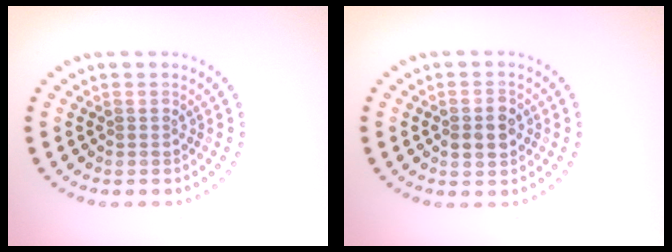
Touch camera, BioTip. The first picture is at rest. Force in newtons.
{"total": 2.9, "press": 2.9, "slide": 0.1}